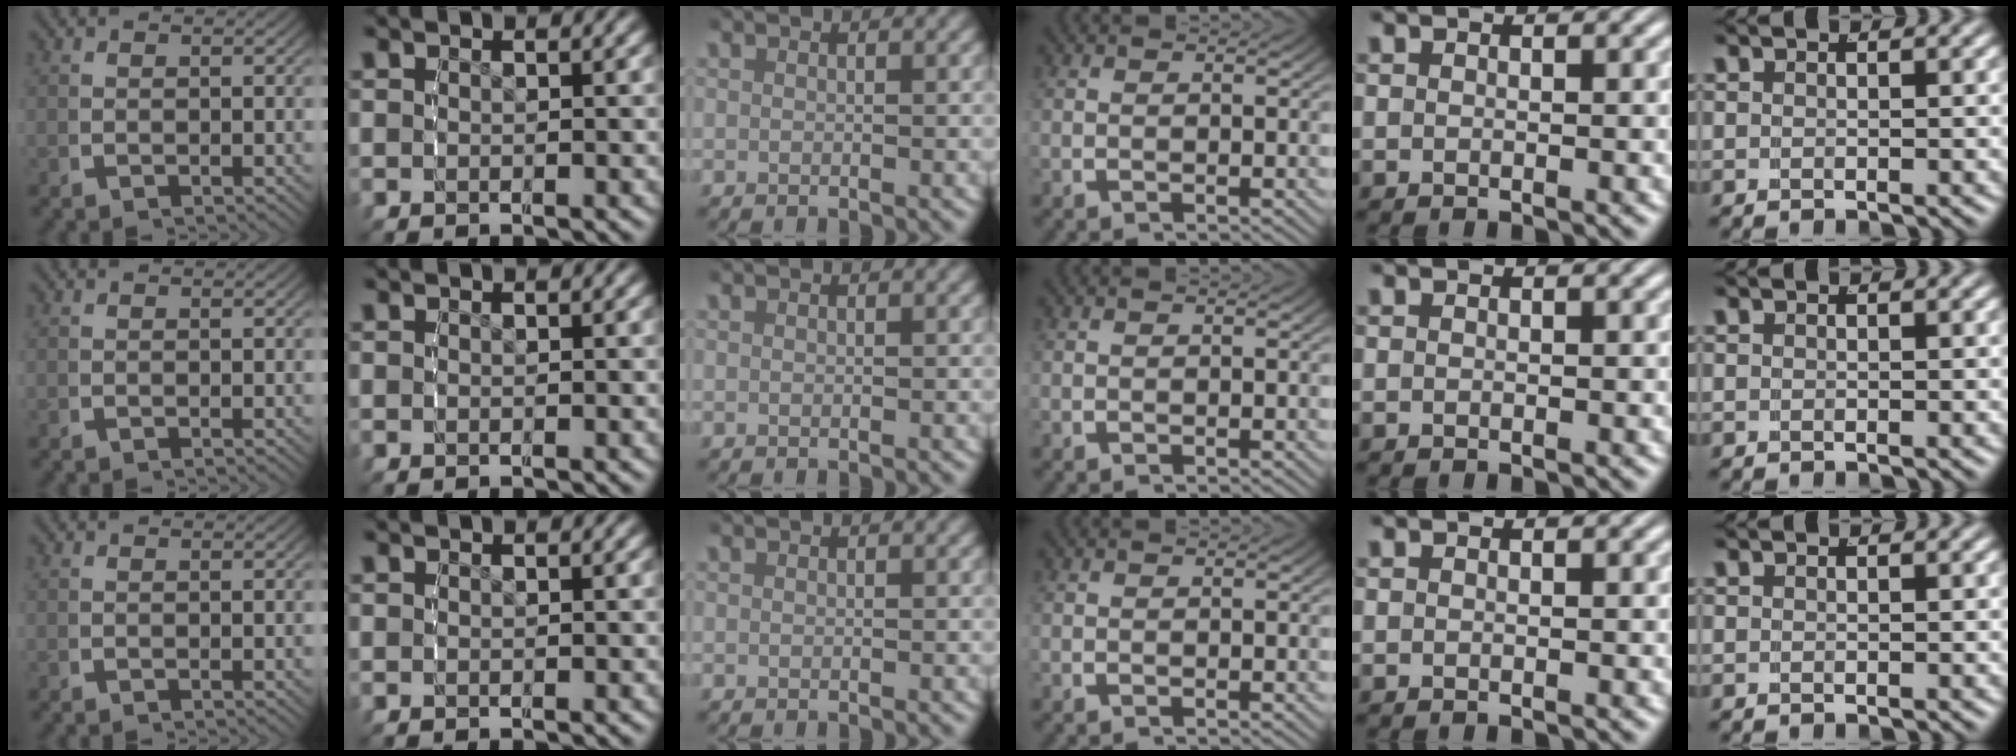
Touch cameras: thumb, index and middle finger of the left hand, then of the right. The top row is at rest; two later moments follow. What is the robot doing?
{"motion": "reach", "object": "paper towel"}